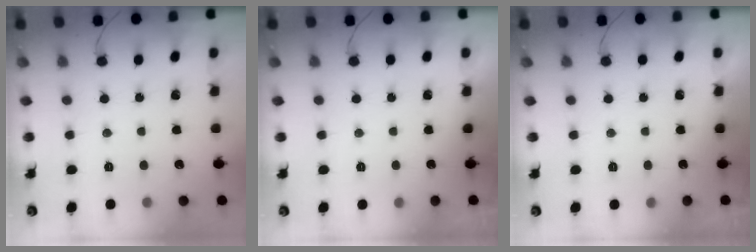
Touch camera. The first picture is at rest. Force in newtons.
{"total": 0.0}
{"total": 0.0}